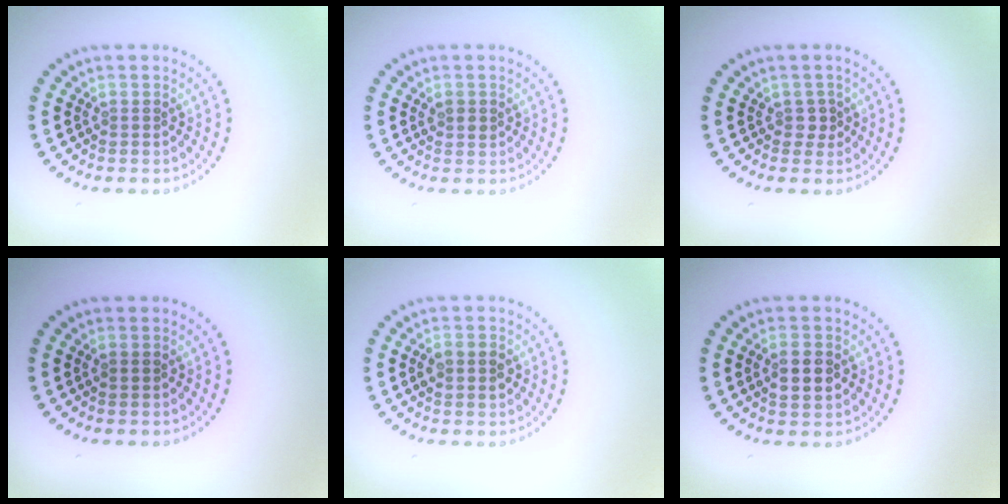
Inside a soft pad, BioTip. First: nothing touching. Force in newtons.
{"total": 1.1, "press": 1.1, "slide": 0.3}
{"total": 1.0, "press": 0.9, "slide": 0.5}
{"total": 0.7, "press": 0.7, "slide": 0.0}
{"total": 2.7, "press": 2.7, "slide": 0.1}
{"total": 2.3, "press": 2.3, "slide": 0.1}